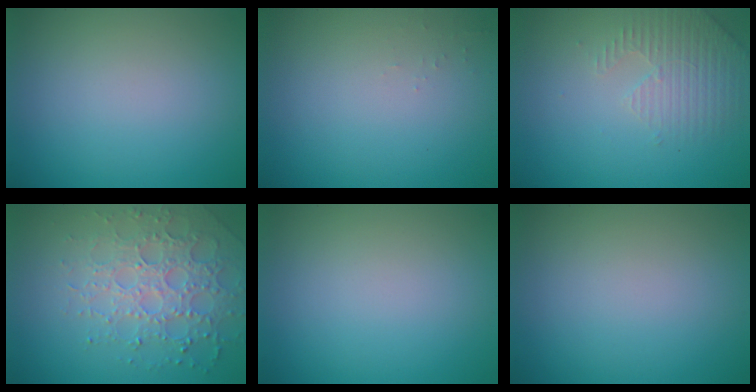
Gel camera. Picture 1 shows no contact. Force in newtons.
{"total": 0.5, "press": 0.5, "slide": 0.2}
{"total": 3.1, "press": 3.1, "slide": 0.7}
{"total": 4.3, "press": 4.2, "slide": 0.9}
{"total": 0.0}
{"total": 0.0}